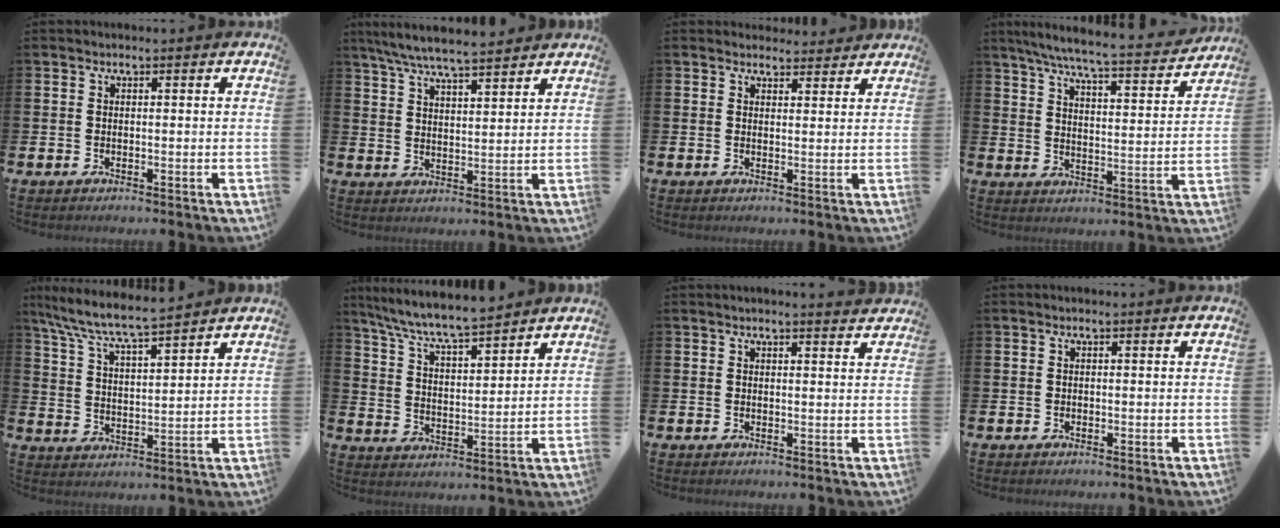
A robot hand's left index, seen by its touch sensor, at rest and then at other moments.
{"total": 6.8, "force": [6.4, 0.7, 2.2], "torque": [-0.067, -0.024, 0.117]}
{"total": 2.4, "force": [2.3, 0.7, -0.2], "torque": [0.008, -0.013, 0.041]}
{"total": 7.0, "force": [6.4, 0.3, 2.9], "torque": [-0.076, -0.046, 0.106]}
{"total": 7.5, "force": [7.1, 0.4, 2.6], "torque": [-0.081, -0.042, 0.124]}
{"total": 7.5, "force": [7.1, 0.4, 2.3], "torque": [-0.077, -0.047, 0.125]}
{"total": 1.4, "force": [1.4, -0.2, 0.2], "torque": [0.006, -0.010, 0.023]}
{"total": 0.0}